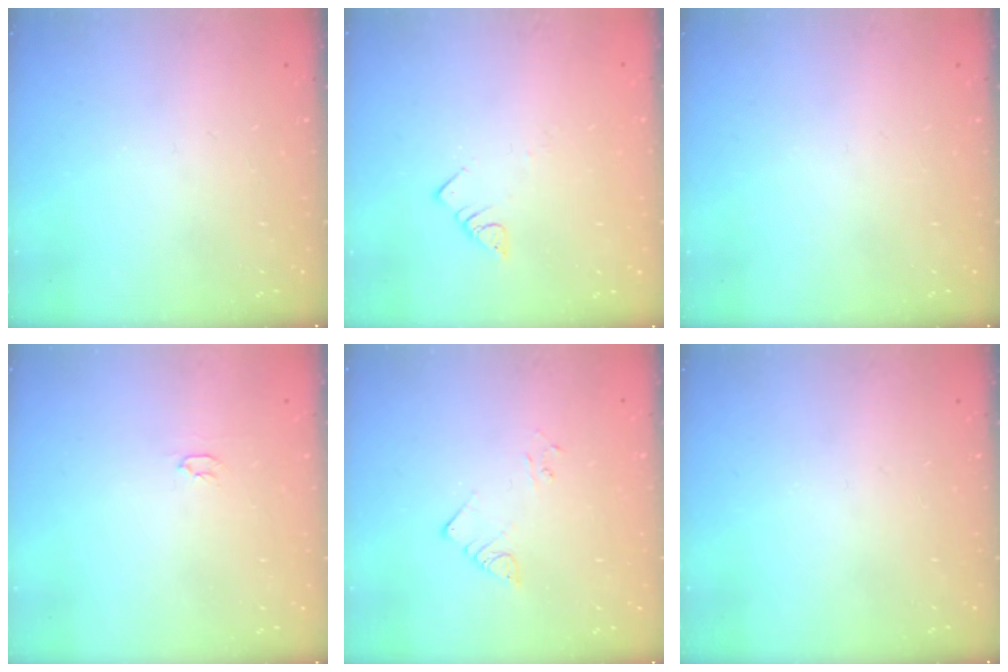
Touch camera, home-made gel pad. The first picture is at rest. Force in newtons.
{"total": 3.0, "press": 3.0, "slide": 0.1}
{"total": 0.0}
{"total": 2.0, "press": 2.0, "slide": 0.3}
{"total": 2.2, "press": 2.2, "slide": 0.2}
{"total": 0.0}